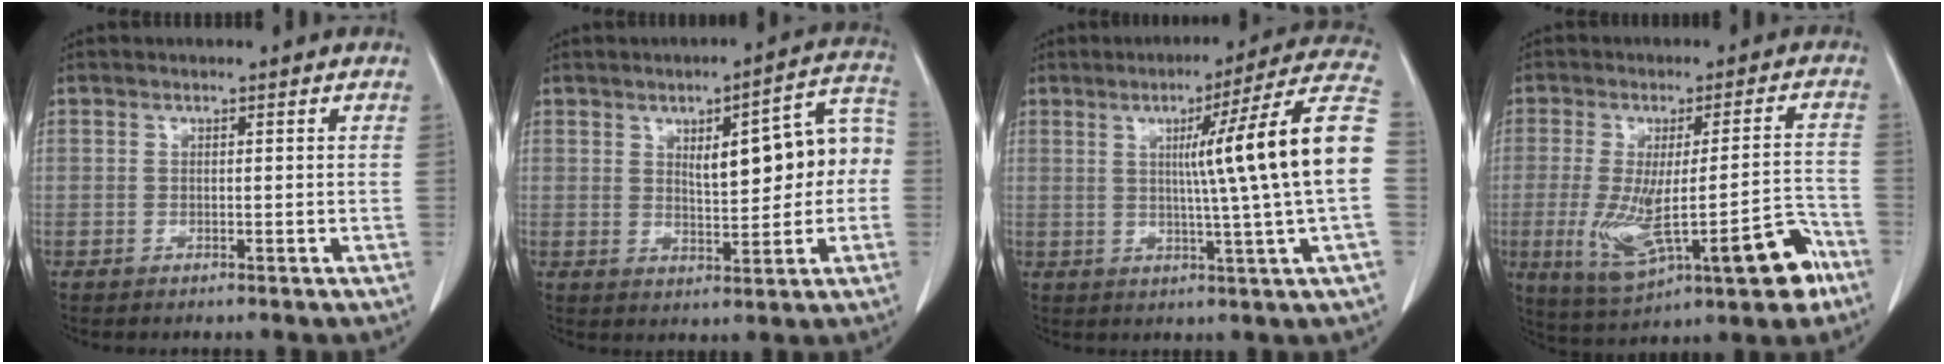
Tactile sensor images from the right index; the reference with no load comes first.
{"total": 11.7, "force": [1.2, 3.7, 11.1], "torque": [-0.141, 0.039, 0.021]}
{"total": 16.9, "force": [1.3, -2.6, 16.7], "torque": [-0.216, 0.010, 0.008]}
{"total": 15.0, "force": [-5.7, 3.2, 13.4], "torque": [-0.217, 0.004, -0.068]}